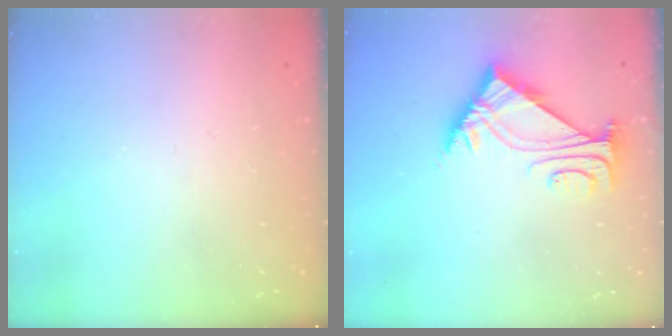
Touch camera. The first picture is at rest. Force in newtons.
{"total": 5.5, "press": 5.3, "slide": 1.1}